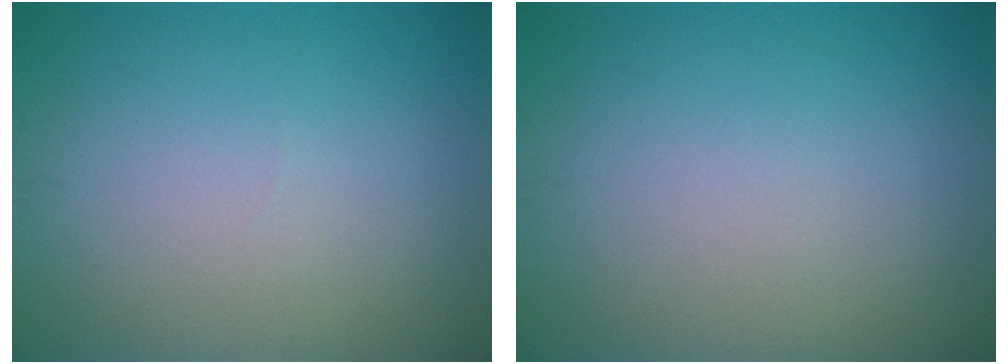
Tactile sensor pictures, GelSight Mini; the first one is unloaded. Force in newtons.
{"total": 0.0}